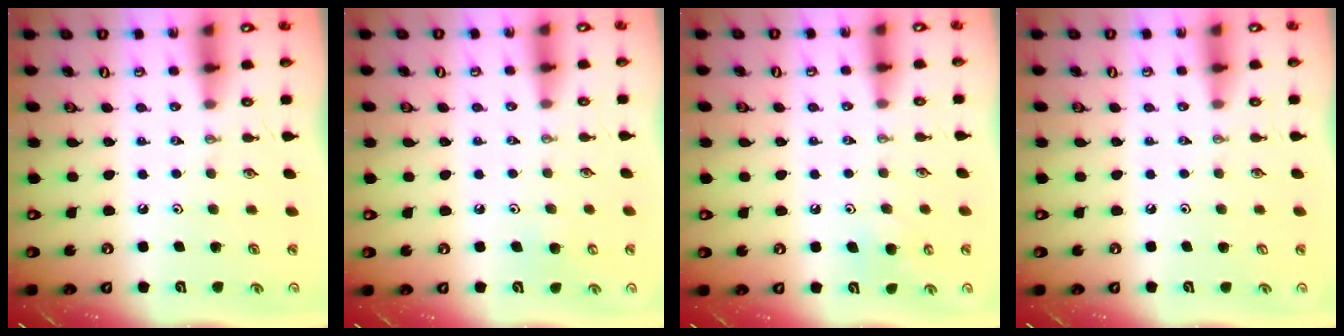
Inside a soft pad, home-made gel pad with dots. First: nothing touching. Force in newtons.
{"total": 5.0, "press": 5.0, "slide": 0.5}
{"total": 5.9, "press": 5.8, "slide": 0.6}
{"total": 0.7, "press": 0.1, "slide": 0.7}